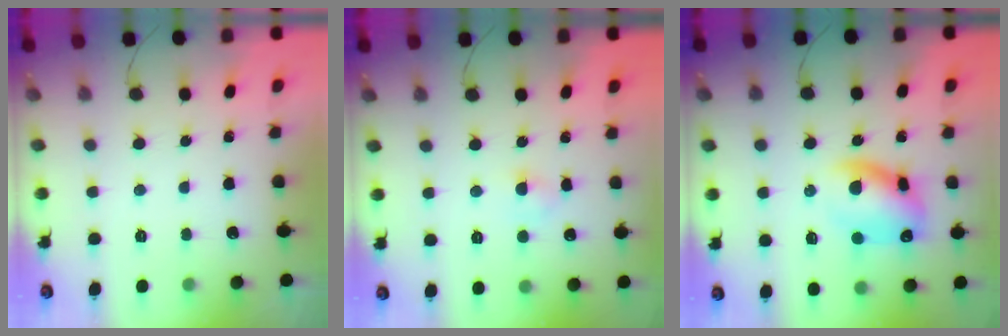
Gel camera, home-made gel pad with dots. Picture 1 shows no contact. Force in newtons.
{"total": 3.2, "press": 3.0, "slide": 1.2}
{"total": 11.9, "press": 11.6, "slide": 2.3}